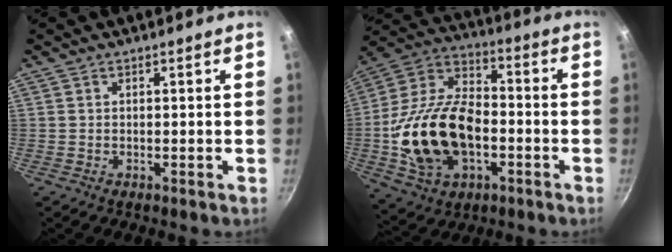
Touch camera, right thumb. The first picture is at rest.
{"total": 22.3, "force": [-4.1, 14.1, 16.9], "torque": [-0.306, 0.039, -0.076]}